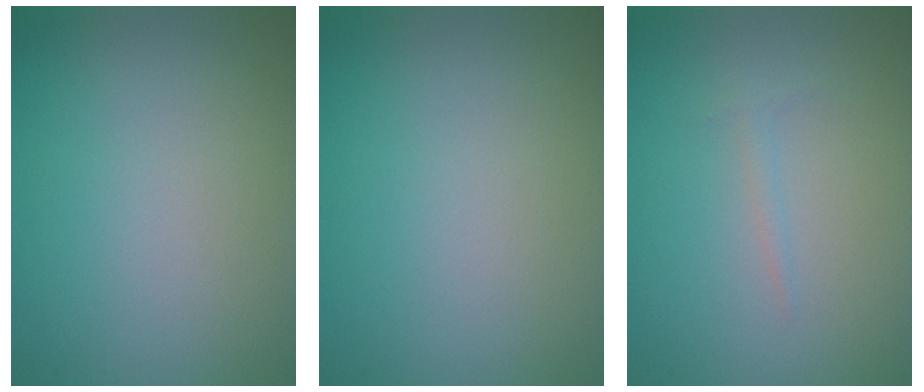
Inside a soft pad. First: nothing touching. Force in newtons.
{"total": 0.0}
{"total": 0.7, "press": 0.7, "slide": 0.0}